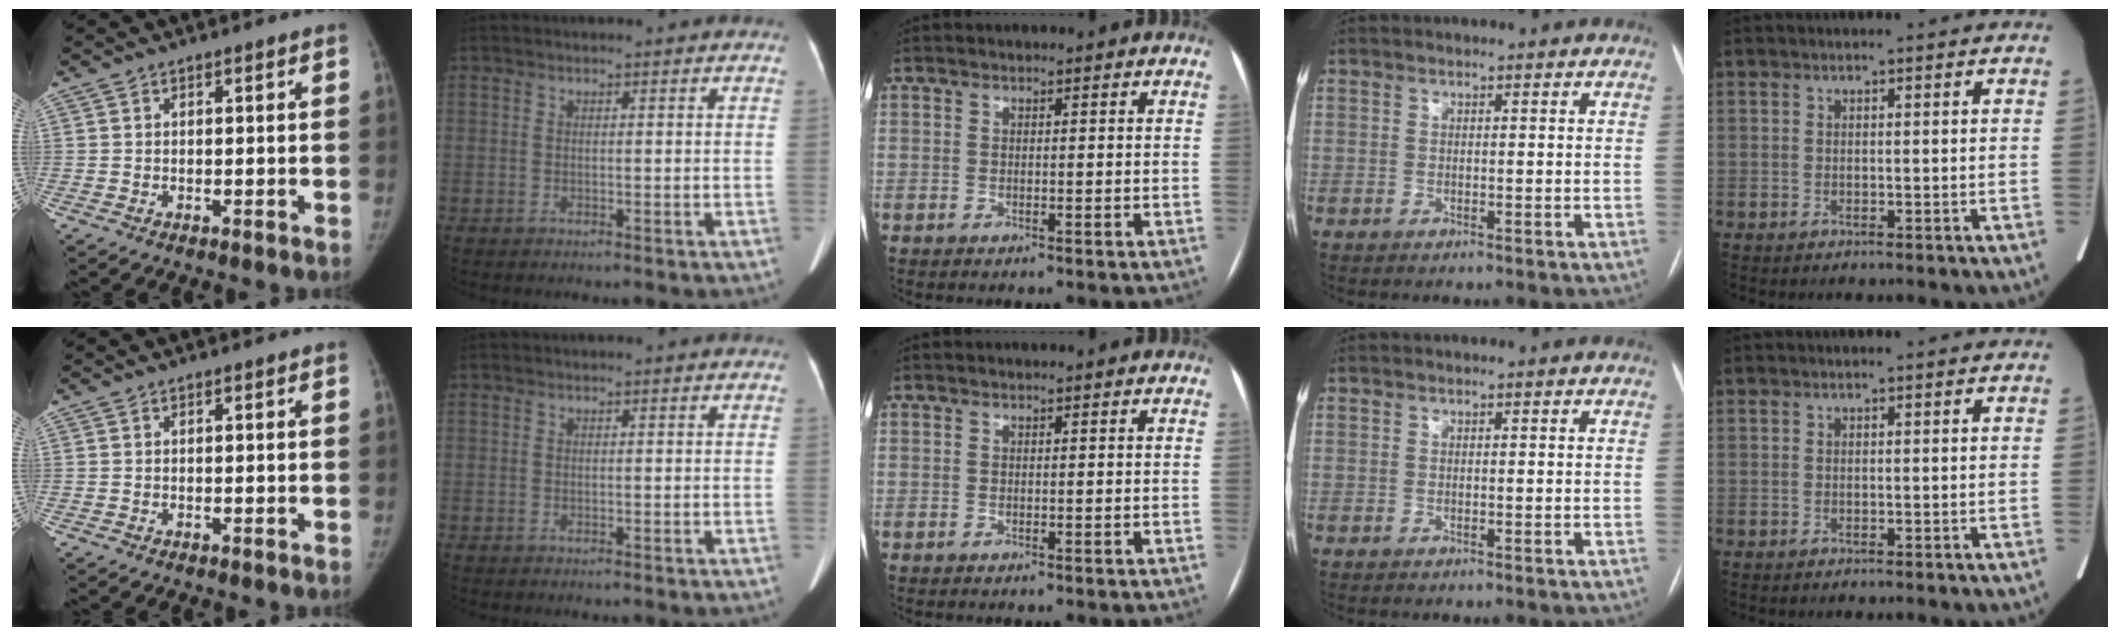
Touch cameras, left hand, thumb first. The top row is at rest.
{}